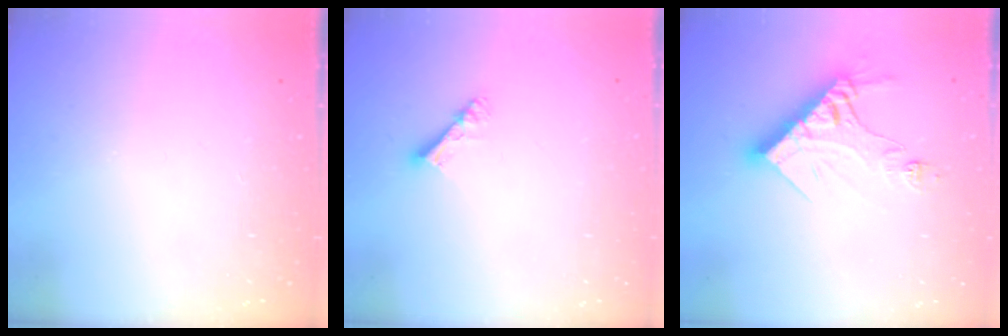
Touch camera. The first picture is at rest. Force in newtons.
{"total": 4.3, "press": 4.3, "slide": 0.3}
{"total": 14.0, "press": 13.9, "slide": 1.7}